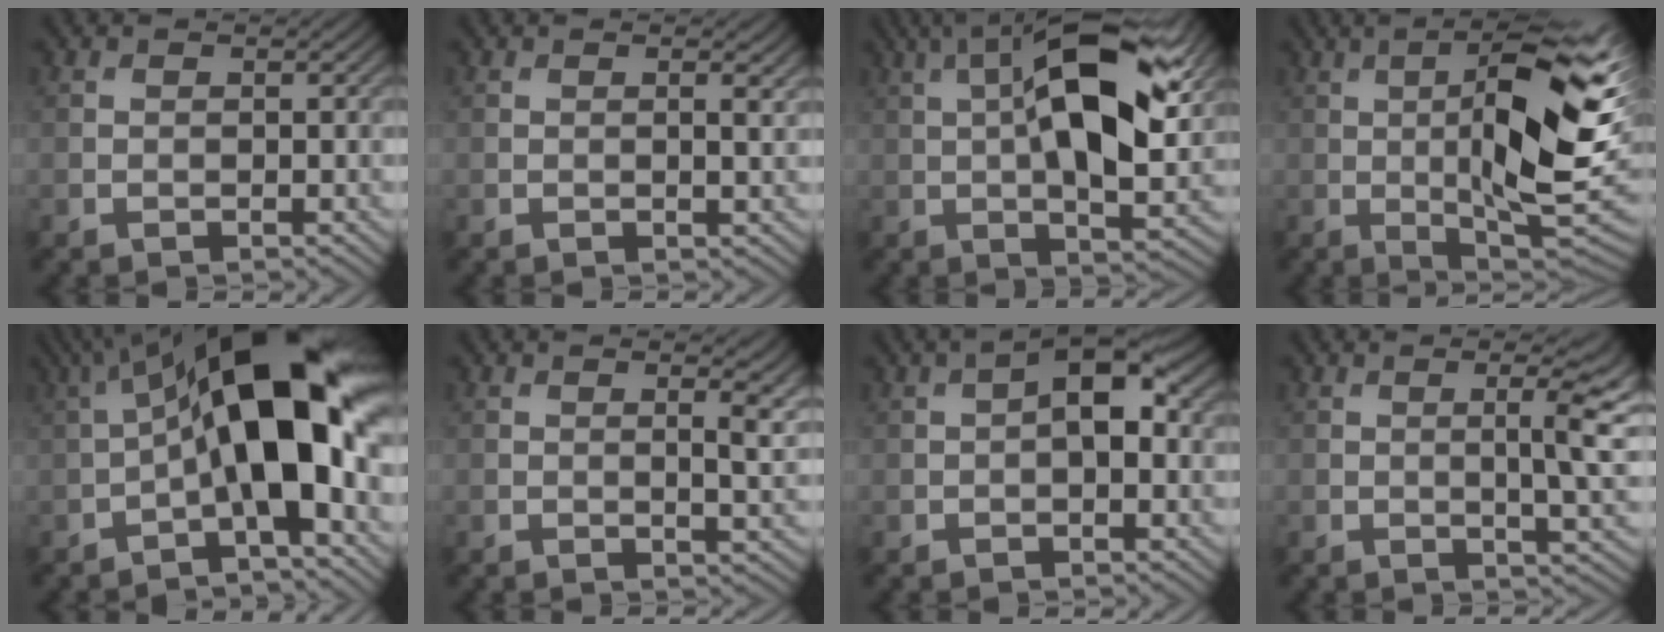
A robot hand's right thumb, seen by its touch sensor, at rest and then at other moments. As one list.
[{"total": 1.4, "force": [0.4, 0.2, 1.3], "torque": [-0.023, 0.000, 0.005]}, {"total": 15.2, "force": [3.9, 5.5, 13.6], "torque": [-0.229, 0.008, 0.055]}, {"total": 17.2, "force": [1.8, 4.6, 16.5], "torque": [-0.261, 0.014, 0.037]}, {"total": 16.1, "force": [0.0, 5.5, 15.1], "torque": [-0.234, 0.034, -0.011]}, {"total": 4.1, "force": [1.1, 1.2, 3.7], "torque": [-0.056, -0.001, 0.019]}, {"total": 5.6, "force": [0.8, 2.5, 4.9], "torque": [-0.079, 0.009, 0.009]}, {"total": 6.1, "force": [0.8, 1.4, 5.9], "torque": [-0.092, 0.004, 0.015]}]